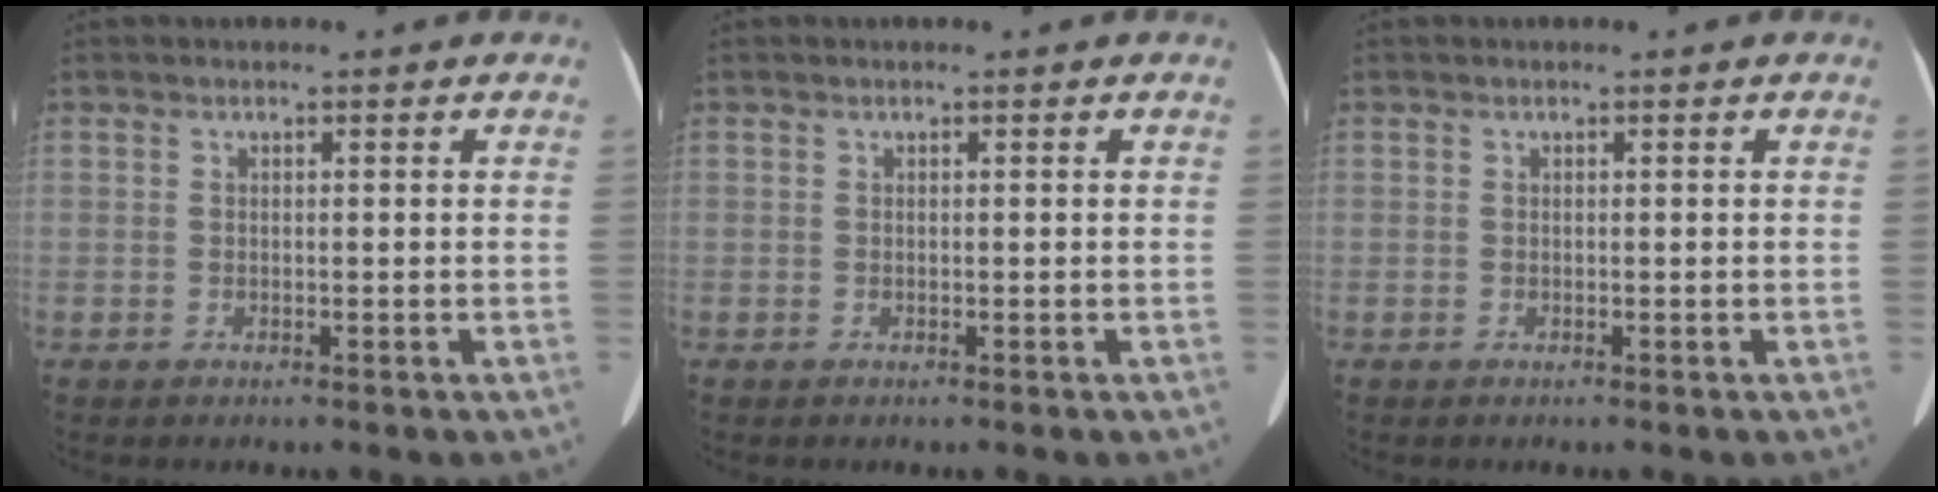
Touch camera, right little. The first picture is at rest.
{"total": 0.0}
{"total": 0.0}